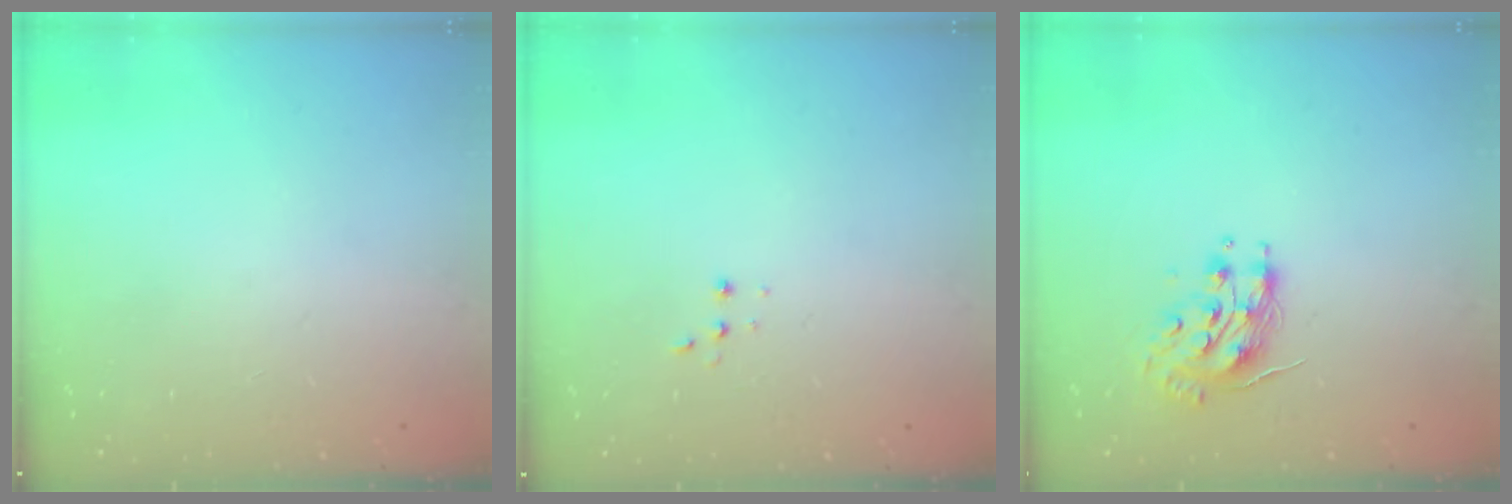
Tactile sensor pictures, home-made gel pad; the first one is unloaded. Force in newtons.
{"total": 2.7, "press": 2.7, "slide": 0.5}
{"total": 8.5, "press": 8.4, "slide": 0.5}